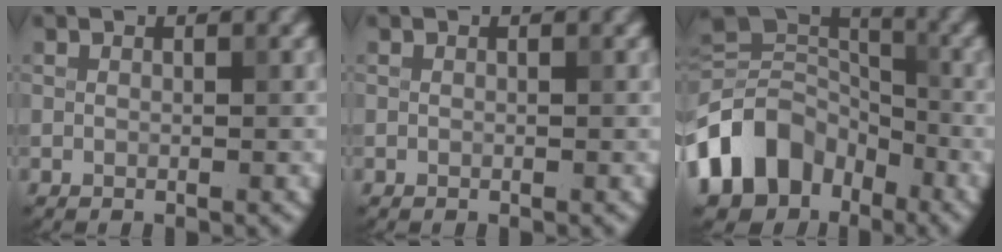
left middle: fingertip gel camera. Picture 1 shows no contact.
{"total": 0.0}
{"total": 10.5, "force": [-4.6, 7.9, 5.1], "torque": [-0.098, 0.001, -0.098]}